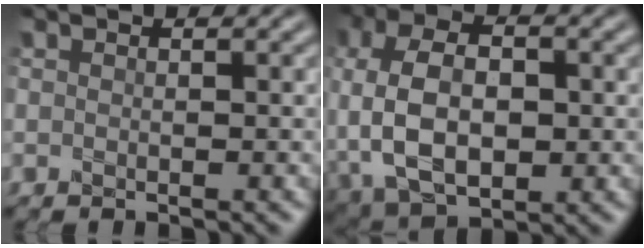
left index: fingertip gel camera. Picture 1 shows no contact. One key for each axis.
{"total": 9.4, "fx": -0.6, "fy": 6.2, "fz": 7.1, "tx": -0.165, "ty": 0.001, "tz": -0.012}